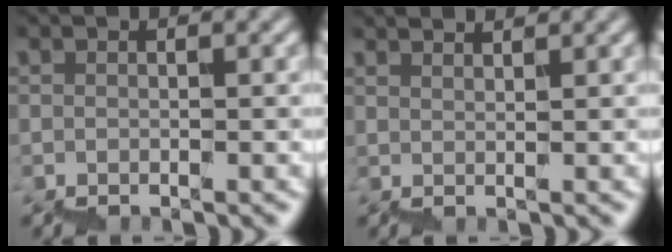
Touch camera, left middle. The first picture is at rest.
{"total": 1.7, "force": [1.4, 0.5, 0.7], "torque": [0.013, -0.004, 0.024]}